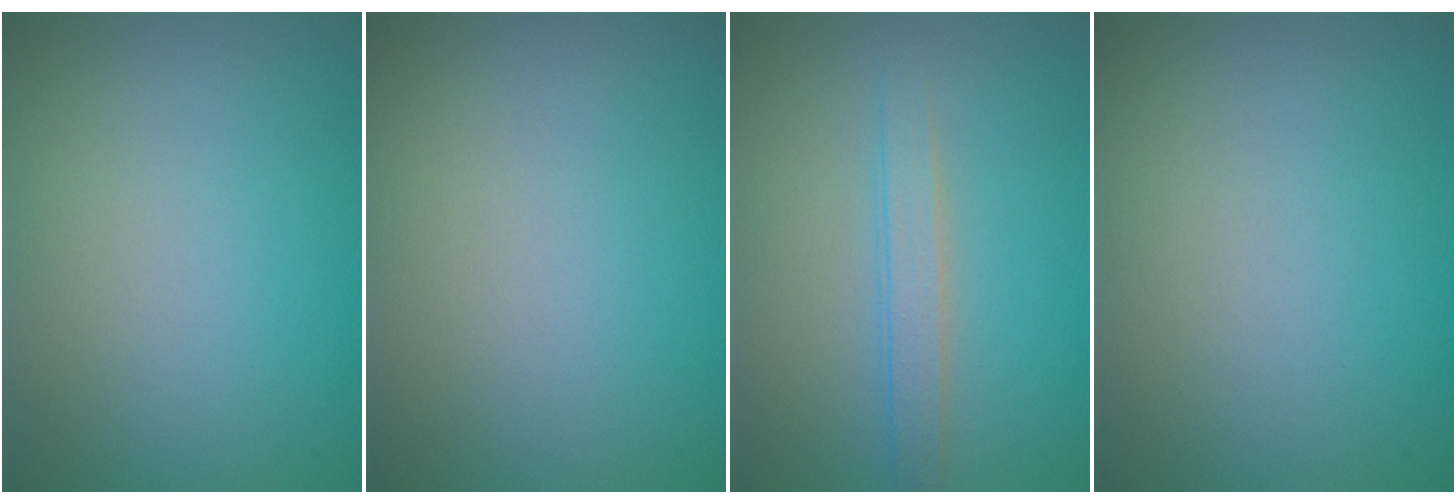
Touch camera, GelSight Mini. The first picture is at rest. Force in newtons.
{"total": 0.0}
{"total": 2.1, "press": 2.1, "slide": 0.1}
{"total": 0.0}